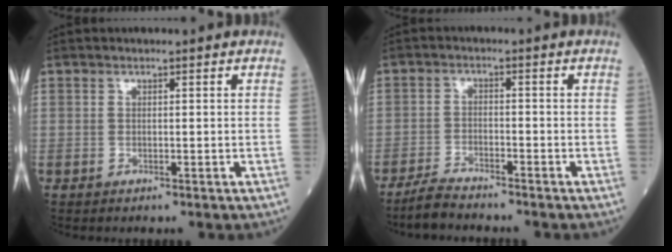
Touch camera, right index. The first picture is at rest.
{"total": 5.0, "force": [-4.6, 0.7, 1.9], "torque": [-0.042, -0.017, -0.085]}